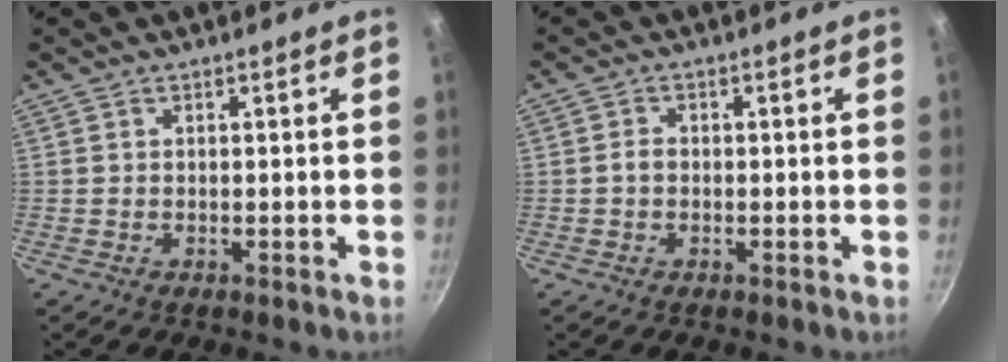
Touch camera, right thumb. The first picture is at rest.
{"total": 1.6, "force": [-0.3, 1.1, 1.0], "torque": [-0.013, 0.004, -0.008]}